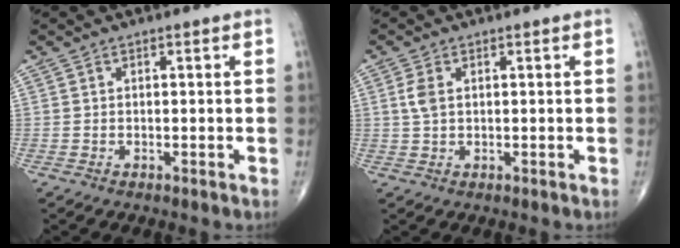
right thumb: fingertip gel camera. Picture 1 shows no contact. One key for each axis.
{"total": 2.7, "fx": 0.6, "fy": 1.5, "fz": 2.2, "tx": -0.054, "ty": 0.004, "tz": 0.014}